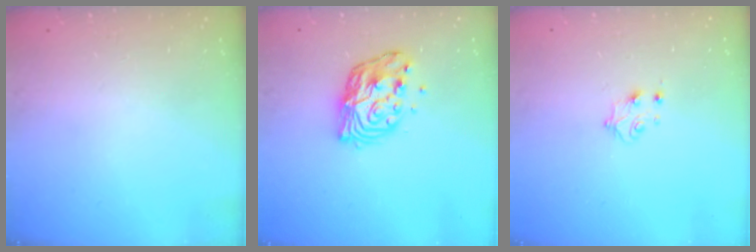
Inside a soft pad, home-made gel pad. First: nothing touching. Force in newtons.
{"total": 11.1, "press": 11.1, "slide": 1.1}
{"total": 4.4, "press": 4.4, "slide": 0.5}